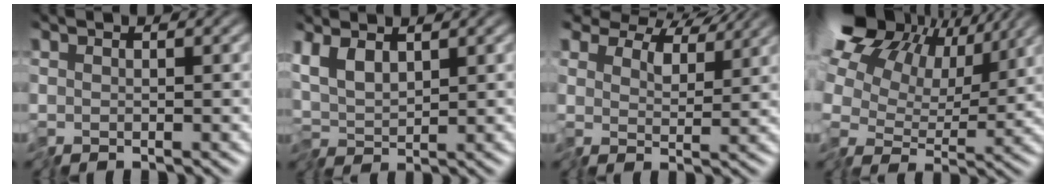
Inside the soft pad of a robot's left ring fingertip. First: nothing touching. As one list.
[{"total": 2.6, "force": [1.0, 0.9, 2.2], "torque": [-0.048, 0.004, 0.013]}, {"total": 8.4, "force": [6.6, 4.1, 3.2], "torque": [-0.090, 0.010, 0.104]}, {"total": 13.5, "force": [6.1, 8.5, 8.5], "torque": [-0.172, 0.037, 0.107]}]